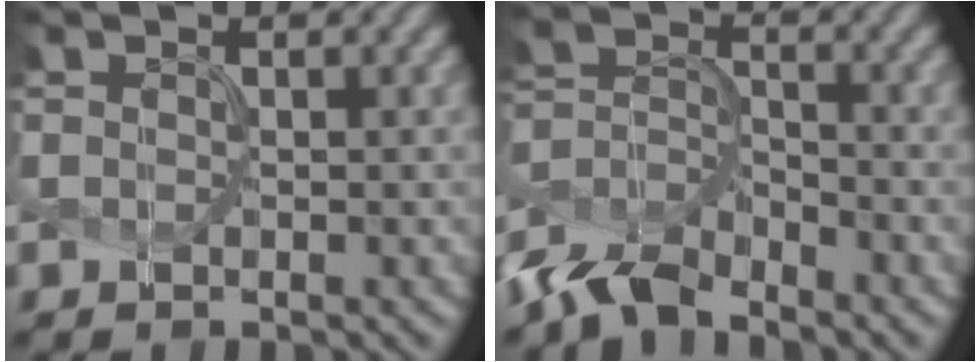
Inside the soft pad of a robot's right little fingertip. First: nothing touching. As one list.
[{"total": 5.5, "force": [-4.9, 1.7, 1.7], "torque": [-0.037, -0.001, -0.101]}]